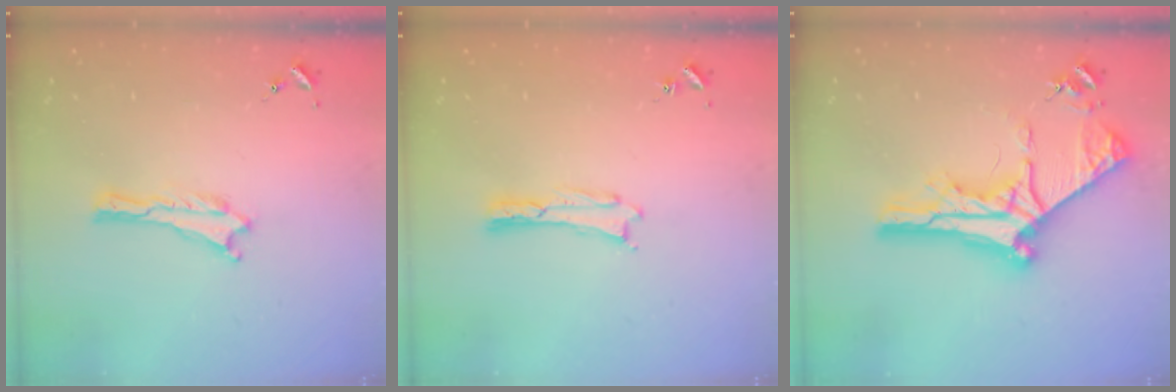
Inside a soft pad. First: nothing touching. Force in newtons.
{"total": 0.0}
{"total": 10.5, "press": 10.5, "slide": 1.2}